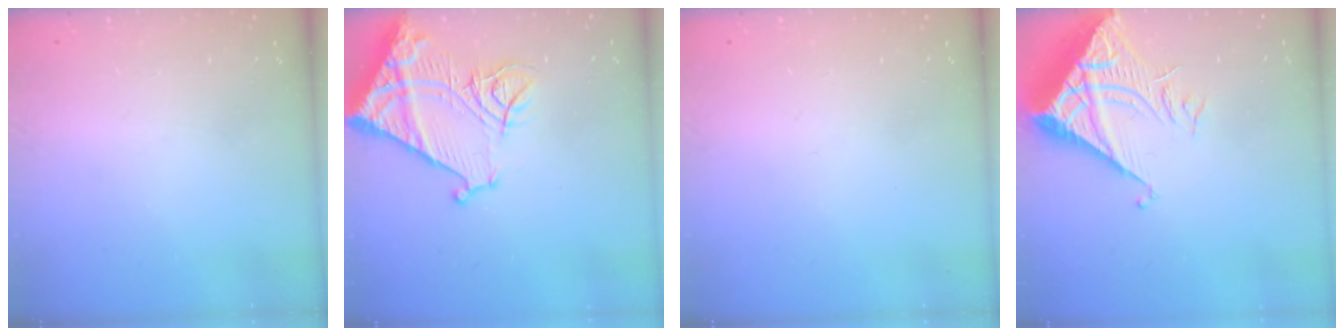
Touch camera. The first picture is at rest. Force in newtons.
{"total": 17.0, "press": 16.8, "slide": 2.0}
{"total": 0.0}
{"total": 8.4, "press": 8.4, "slide": 1.0}